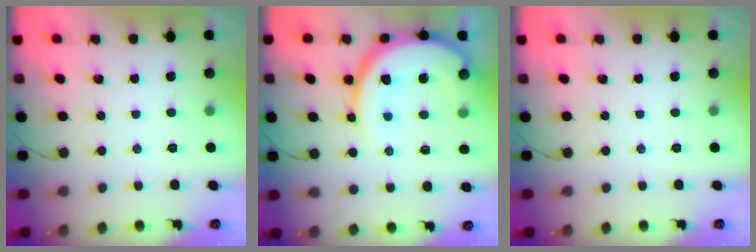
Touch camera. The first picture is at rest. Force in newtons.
{"total": 15.6, "press": 15.5, "slide": 1.6}
{"total": 0.0}